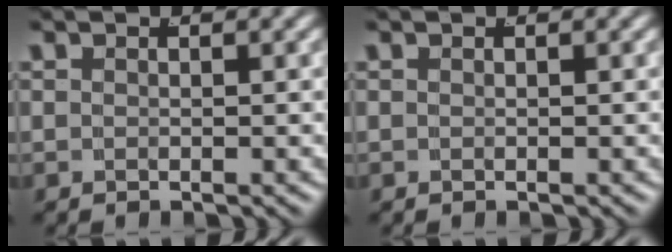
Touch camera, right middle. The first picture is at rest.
{"total": 0.0}